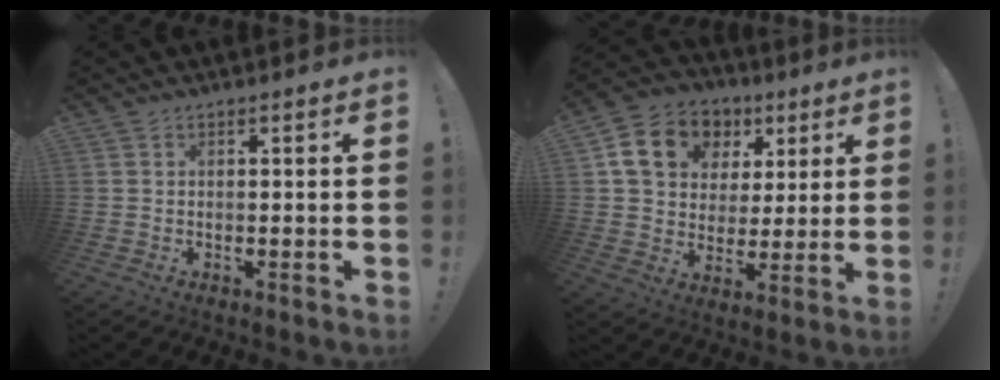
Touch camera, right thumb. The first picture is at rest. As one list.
[{"total": 15.1, "force": [6.5, 11.7, 7.0], "torque": [-0.101, -0.020, 0.131]}]